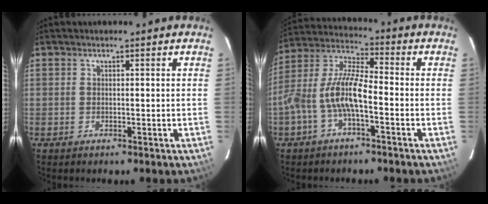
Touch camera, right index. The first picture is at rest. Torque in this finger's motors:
{"motor_torque": [0.52, -0.23, 0.51, 0.21]}